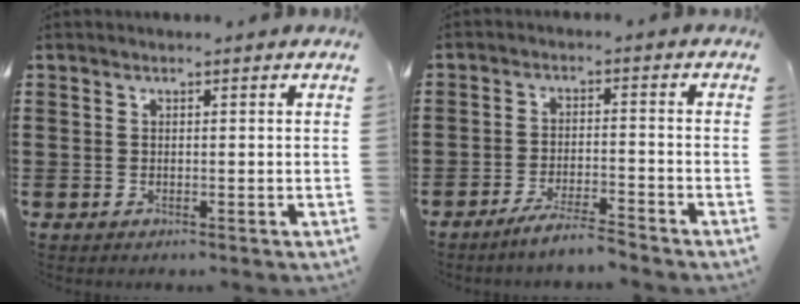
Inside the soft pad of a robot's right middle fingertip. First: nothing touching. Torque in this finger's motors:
{"motor_torque": [1.02, -0.82, 0.09, 0.11]}